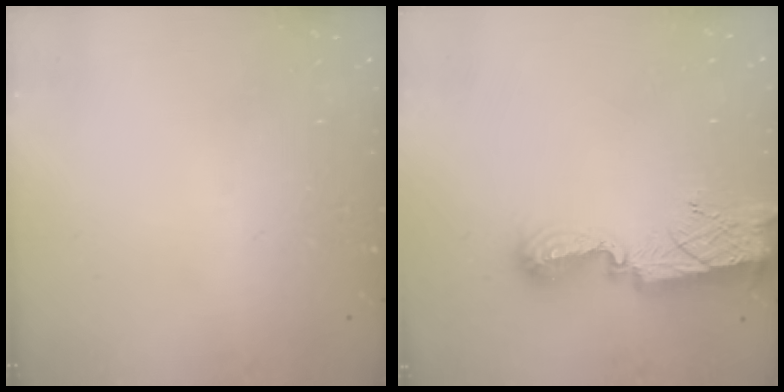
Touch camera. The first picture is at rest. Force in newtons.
{"total": 9.8, "press": 9.8, "slide": 0.5}